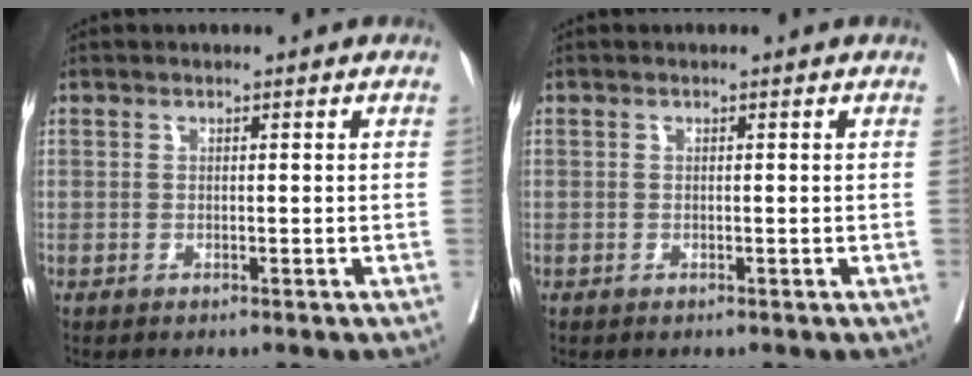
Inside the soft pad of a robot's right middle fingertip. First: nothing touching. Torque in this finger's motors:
{"motor_torque": [1.03, -1.11, -0.19, -0.21]}